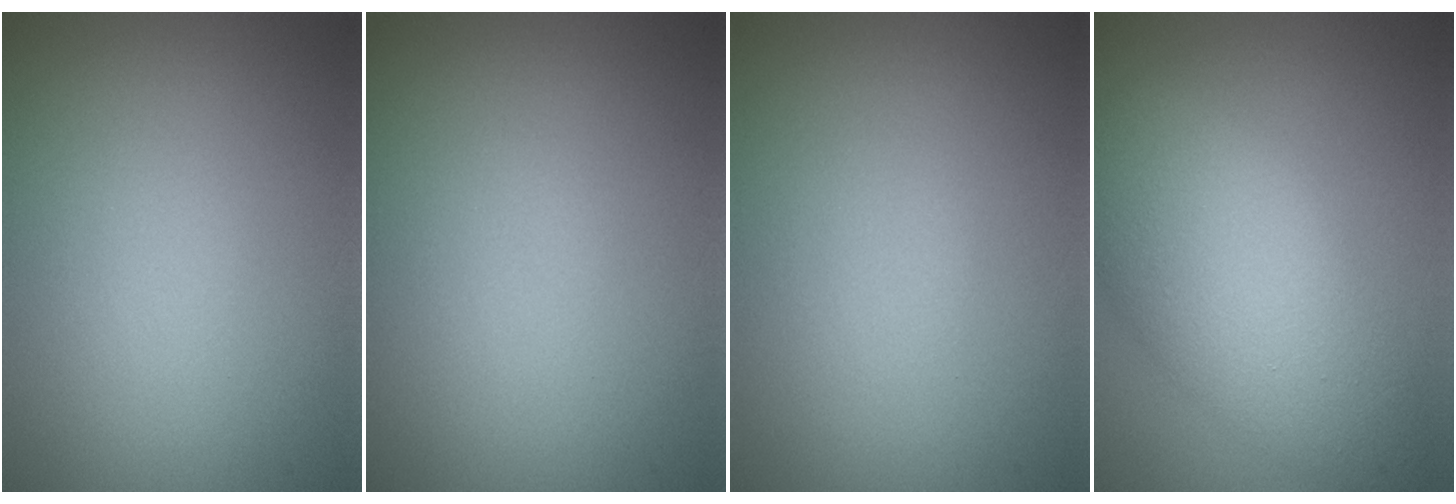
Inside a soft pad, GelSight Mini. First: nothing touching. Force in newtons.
{"total": 0.0}
{"total": 0.0}
{"total": 7.2, "press": 7.2, "slide": 0.3}